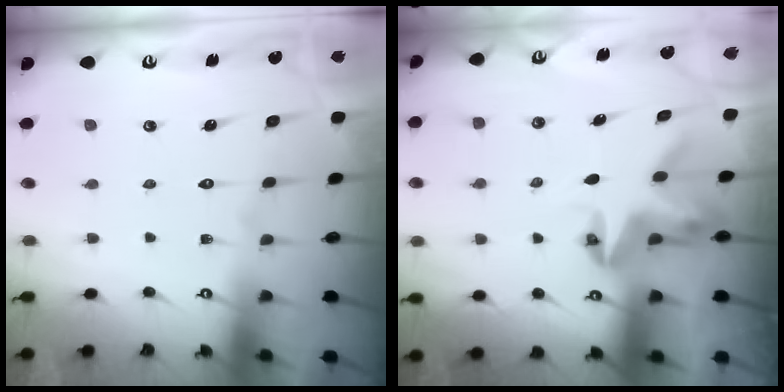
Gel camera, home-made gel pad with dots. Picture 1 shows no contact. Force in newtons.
{"total": 4.8, "press": 4.8, "slide": 0.5}